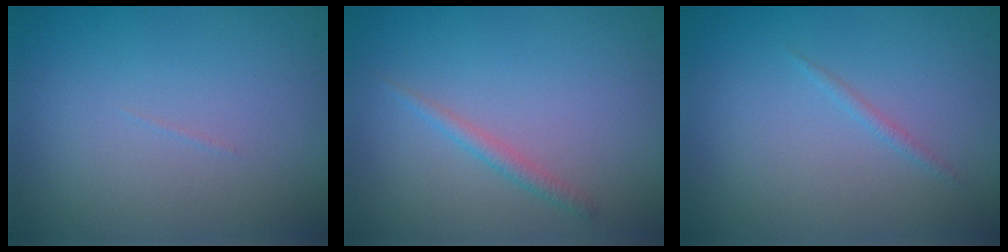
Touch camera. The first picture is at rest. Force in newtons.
{"total": 1.2, "press": 1.2, "slide": 0.0}
{"total": 0.6, "press": 0.6, "slide": 0.1}